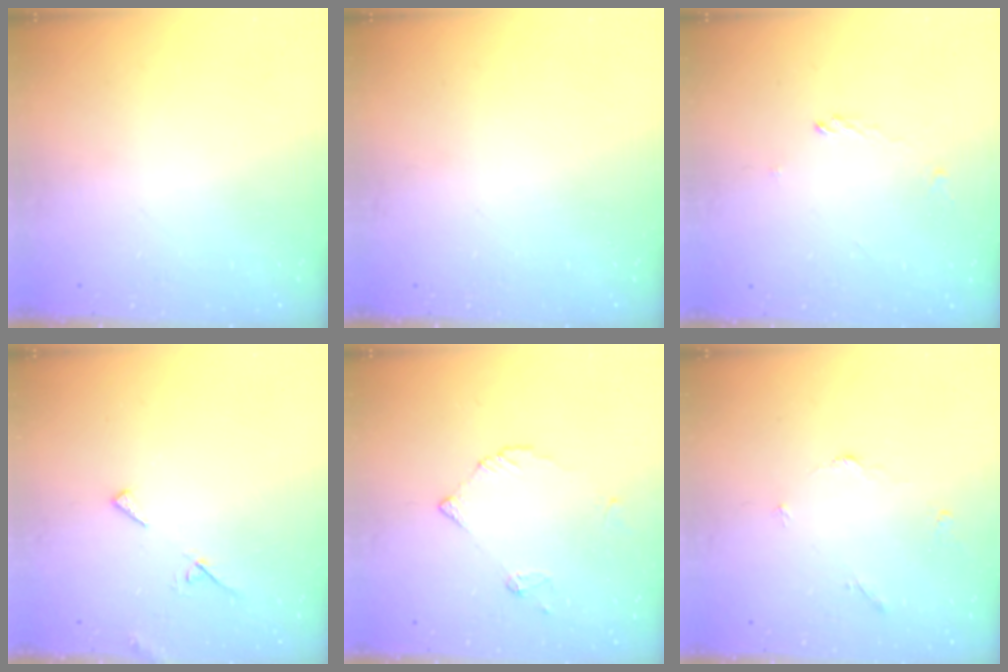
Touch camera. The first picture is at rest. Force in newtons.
{"total": 0.0}
{"total": 1.4, "press": 1.3, "slide": 0.2}
{"total": 4.3, "press": 4.2, "slide": 0.4}
{"total": 5.2, "press": 5.1, "slide": 0.6}
{"total": 3.0, "press": 2.9, "slide": 0.5}